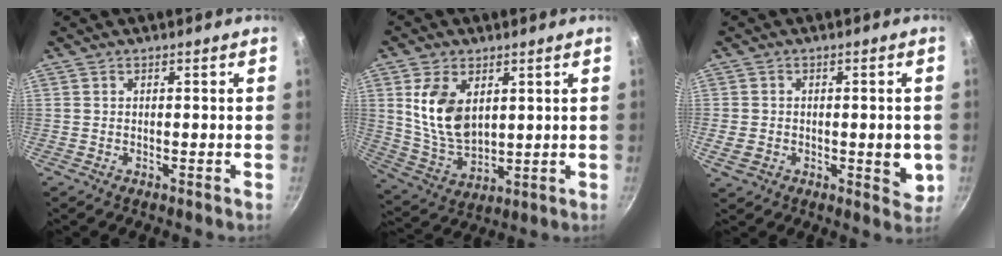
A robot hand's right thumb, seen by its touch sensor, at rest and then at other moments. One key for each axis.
{"total": 12.0, "fx": 3.5, "fy": 7.5, "fz": 8.7, "tx": -0.150, "ty": -0.027, "tz": 0.080}
{"total": 8.1, "fx": -0.9, "fy": 4.9, "fz": 6.3, "tx": -0.063, "ty": -0.006, "tz": -0.013}